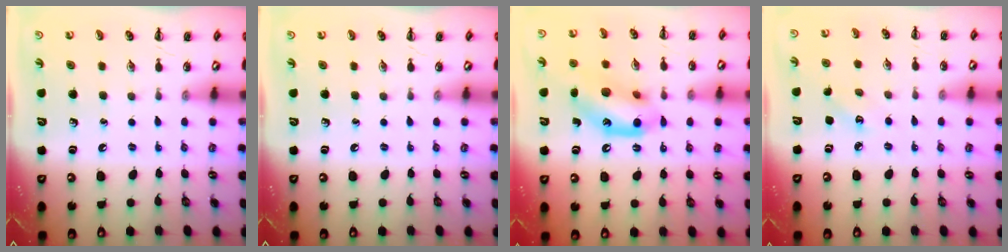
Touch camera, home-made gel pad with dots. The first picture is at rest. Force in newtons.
{"total": 0.0}
{"total": 14.8, "press": 14.4, "slide": 3.3}
{"total": 2.1, "press": 2.0, "slide": 0.6}